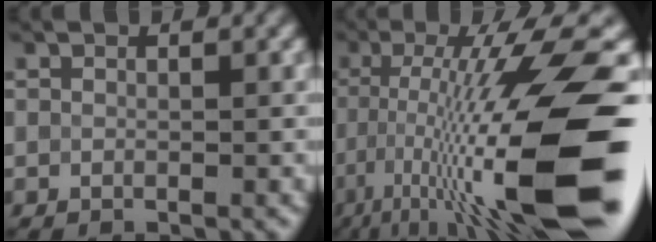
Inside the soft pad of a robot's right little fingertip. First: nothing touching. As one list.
[{"total": 16.2, "force": [-4.5, 3.7, 15.1], "torque": [-0.243, 0.010, -0.074]}]